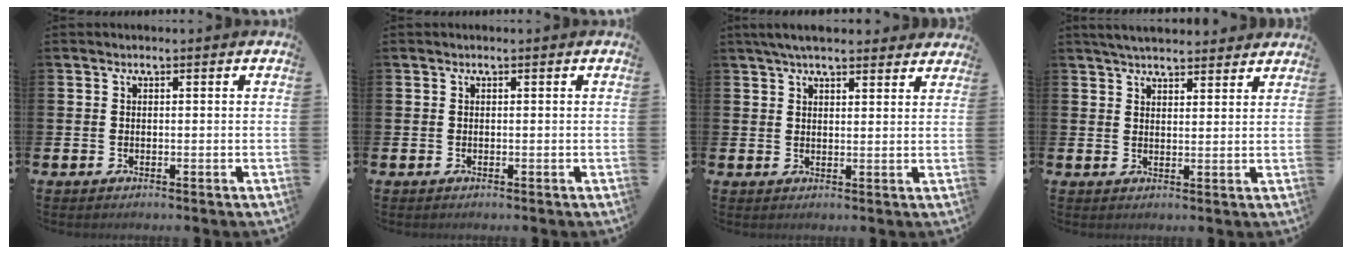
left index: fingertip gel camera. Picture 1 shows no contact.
{"total": 0.0}
{"total": 4.5, "force": [4.0, 1.1, 1.6], "torque": [-0.035, -0.010, 0.074]}
{"total": 4.1, "force": [3.9, 0.8, 0.7], "torque": [-0.018, -0.014, 0.072]}